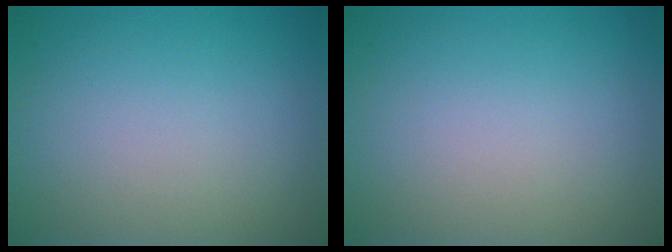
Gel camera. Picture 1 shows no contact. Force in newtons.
{"total": 0.0}